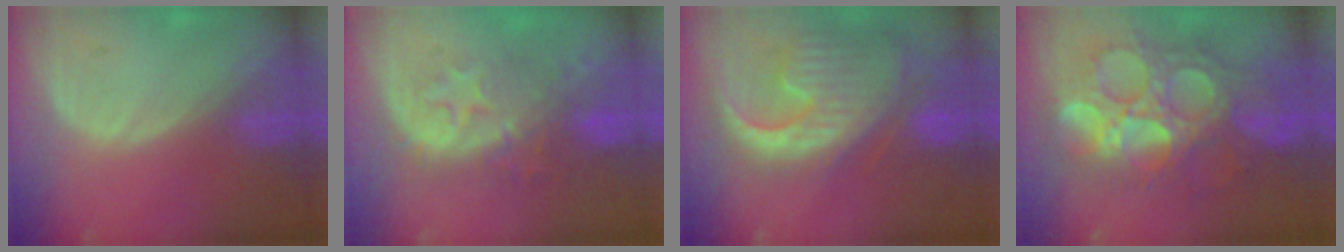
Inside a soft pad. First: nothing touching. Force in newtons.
{"total": 8.4, "press": 8.3, "slide": 1.3}
{"total": 13.2, "press": 11.4, "slide": 6.7}
{"total": 13.2, "press": 13.1, "slide": 1.7}